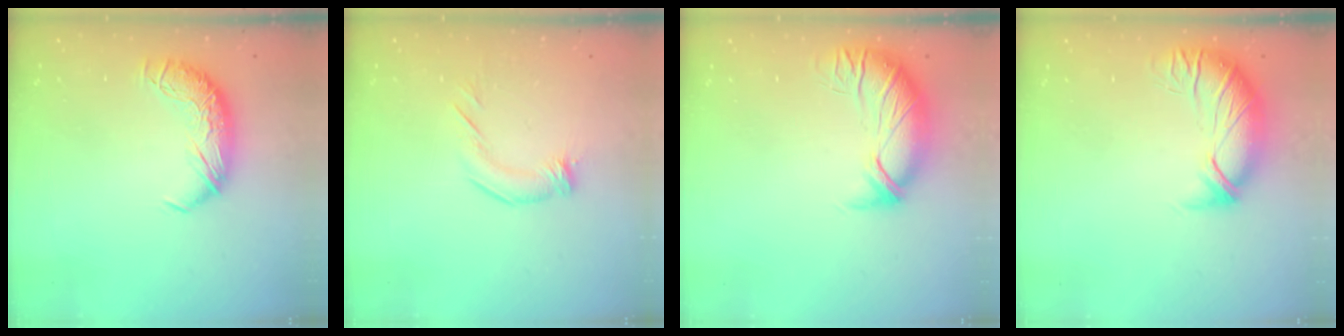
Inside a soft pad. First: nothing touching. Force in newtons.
{"total": 2.4, "press": 2.3, "slide": 0.9}
{"total": 2.7, "press": 1.1, "slide": 2.4}
{"total": 2.7, "press": 1.2, "slide": 2.5}